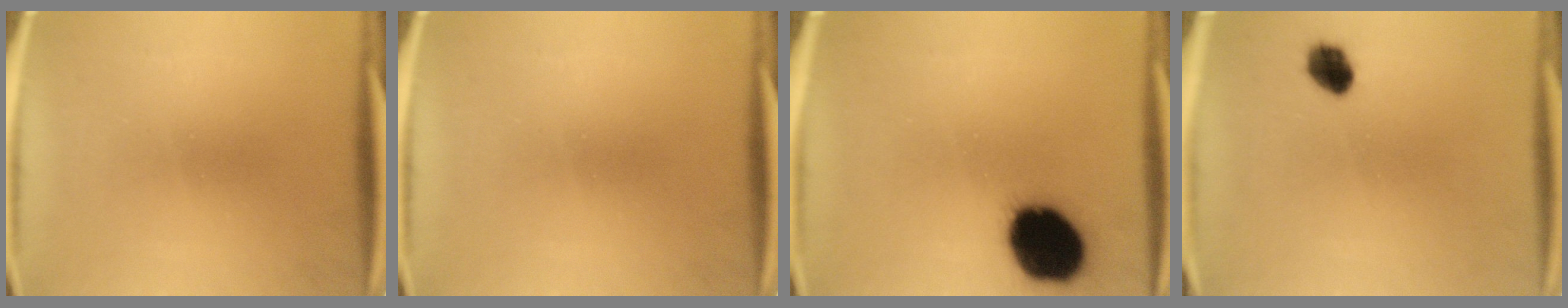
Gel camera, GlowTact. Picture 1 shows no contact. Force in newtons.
{"total": 0.0}
{"total": 19.4}
{"total": 4.9}